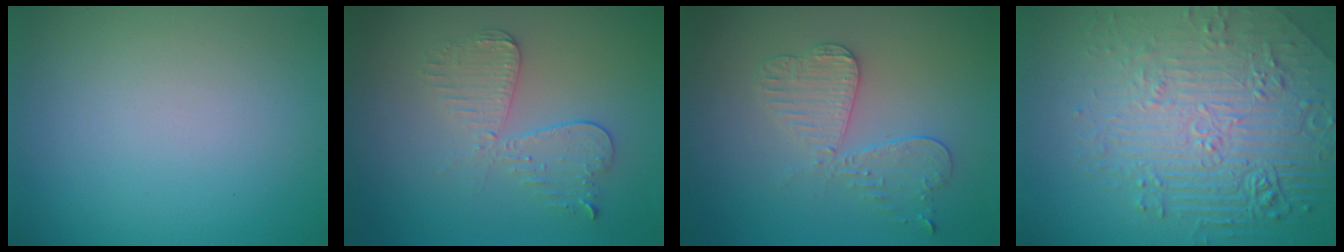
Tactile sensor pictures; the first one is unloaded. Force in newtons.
{"total": 3.5, "press": 3.1, "slide": 1.7}
{"total": 3.7, "press": 3.3, "slide": 1.5}
{"total": 8.5, "press": 6.3, "slide": 5.7}